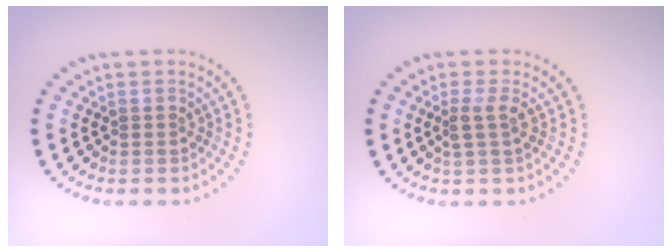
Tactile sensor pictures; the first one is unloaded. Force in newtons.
{"total": 1.7, "press": 1.3, "slide": 1.1}